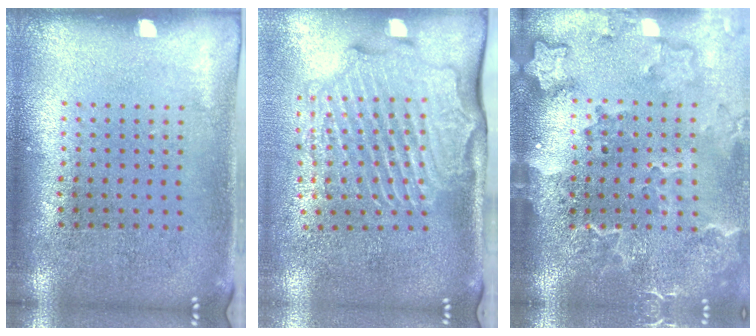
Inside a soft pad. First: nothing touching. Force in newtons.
{"total": 2.7, "press": 2.2, "slide": 1.7}
{"total": 2.9, "press": 2.2, "slide": 1.8}